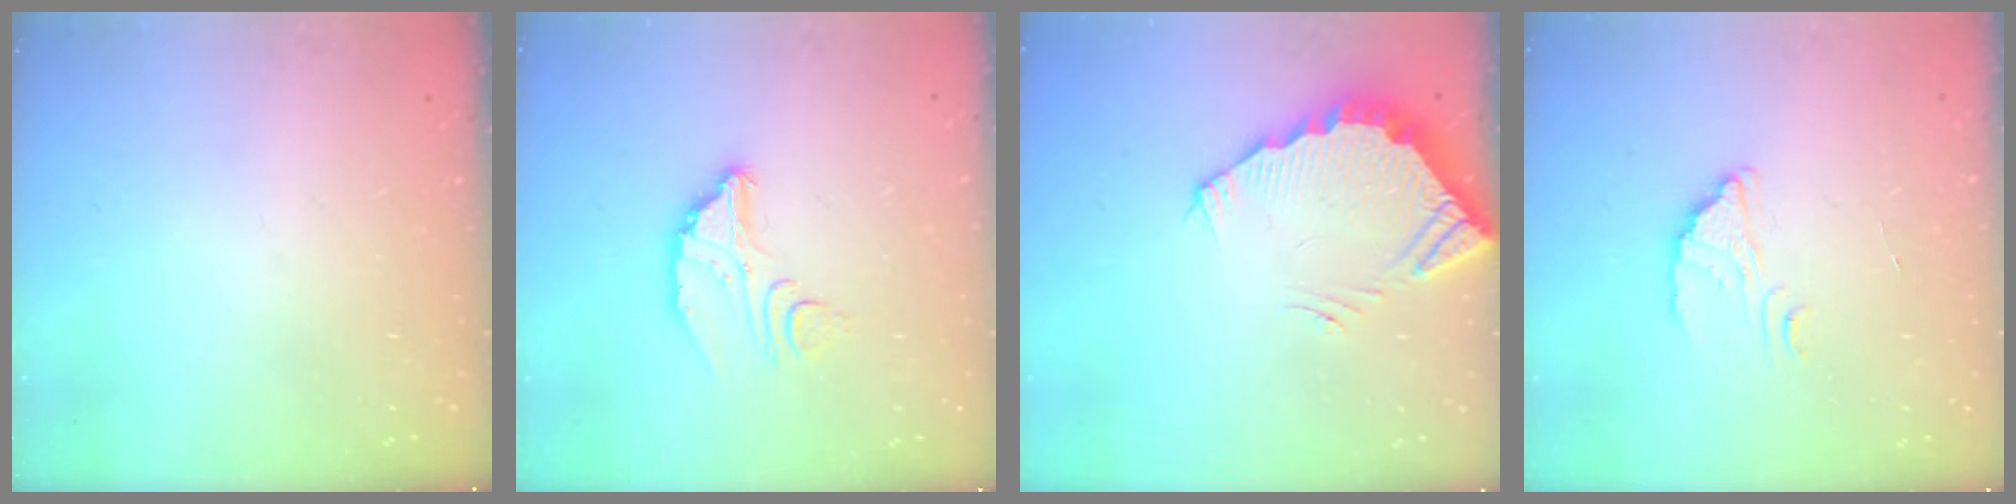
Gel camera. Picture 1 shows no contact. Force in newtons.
{"total": 6.5, "press": 6.5, "slide": 0.4}
{"total": 3.7, "press": 3.6, "slide": 0.2}
{"total": 2.6, "press": 2.6, "slide": 0.1}